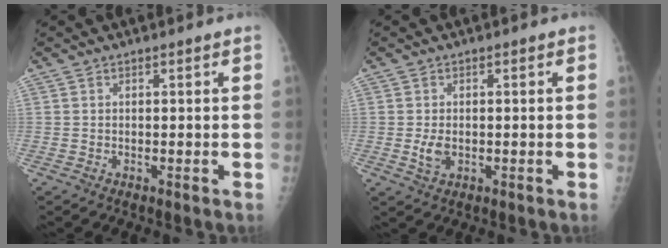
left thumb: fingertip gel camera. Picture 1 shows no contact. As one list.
[{"total": 2.9, "force": [-0.5, 1.9, 2.1], "torque": [-0.037, -0.004, -0.005]}]